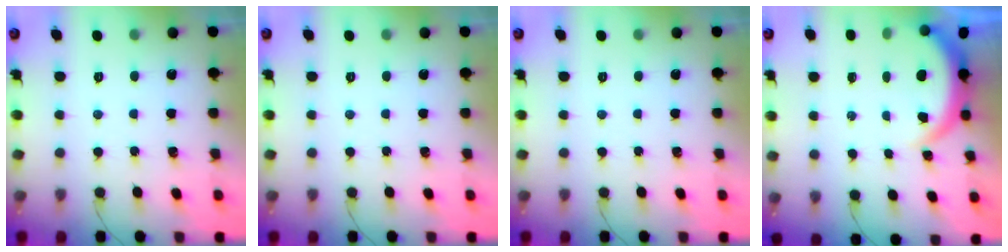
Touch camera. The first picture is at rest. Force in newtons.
{"total": 0.0}
{"total": 0.0}
{"total": 4.0, "press": 4.0, "slide": 0.3}